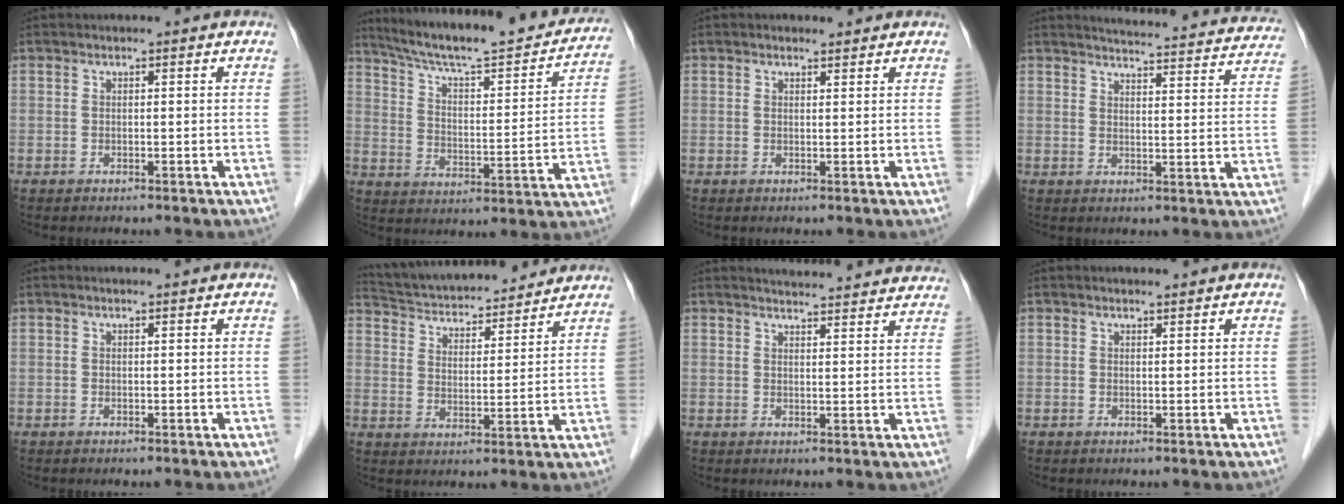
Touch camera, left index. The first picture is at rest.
{"total": 24.6, "force": [21.8, 3.3, 11.0], "torque": [-0.172, -0.015, 0.300]}
{"total": 1.1, "force": [1.0, 0.4, 0.3], "torque": [-0.012, 0.000, 0.014]}
{"total": 20.8, "force": [20.0, 2.3, 5.5], "torque": [-0.064, -0.042, 0.224]}
{"total": 0.6, "force": [0.6, 0.0, 0.2], "torque": [-0.004, 0.006, 0.008]}
{"total": 18.1, "force": [16.8, 3.2, 5.8], "torque": [-0.101, 0.025, 0.258]}
{"total": 15.3, "force": [14.7, 1.7, 3.9], "torque": [-0.042, 0.000, 0.168]}
{"total": 1.0, "force": [1.0, 0.1, 0.4], "torque": [-0.008, 0.003, 0.017]}